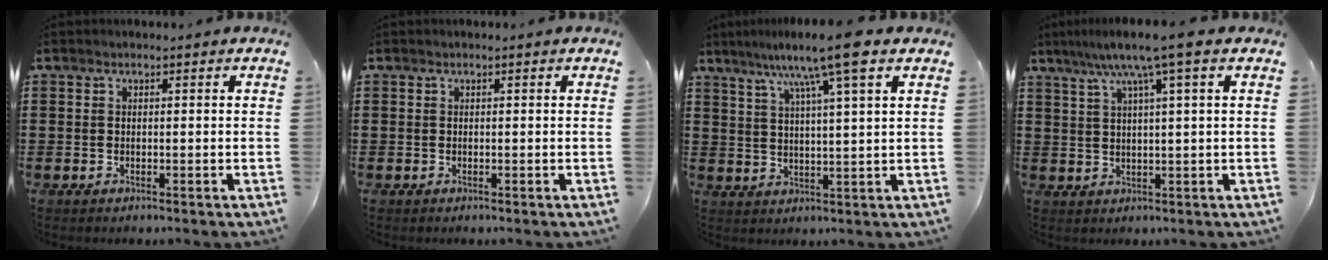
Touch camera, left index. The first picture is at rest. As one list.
[{"total": 0.0}, {"total": 9.1, "force": [6.1, 0.1, 6.8], "torque": [-0.131, -0.012, 0.100]}, {"total": 6.7, "force": [3.6, -0.1, 5.6], "torque": [-0.119, -0.001, 0.057]}]